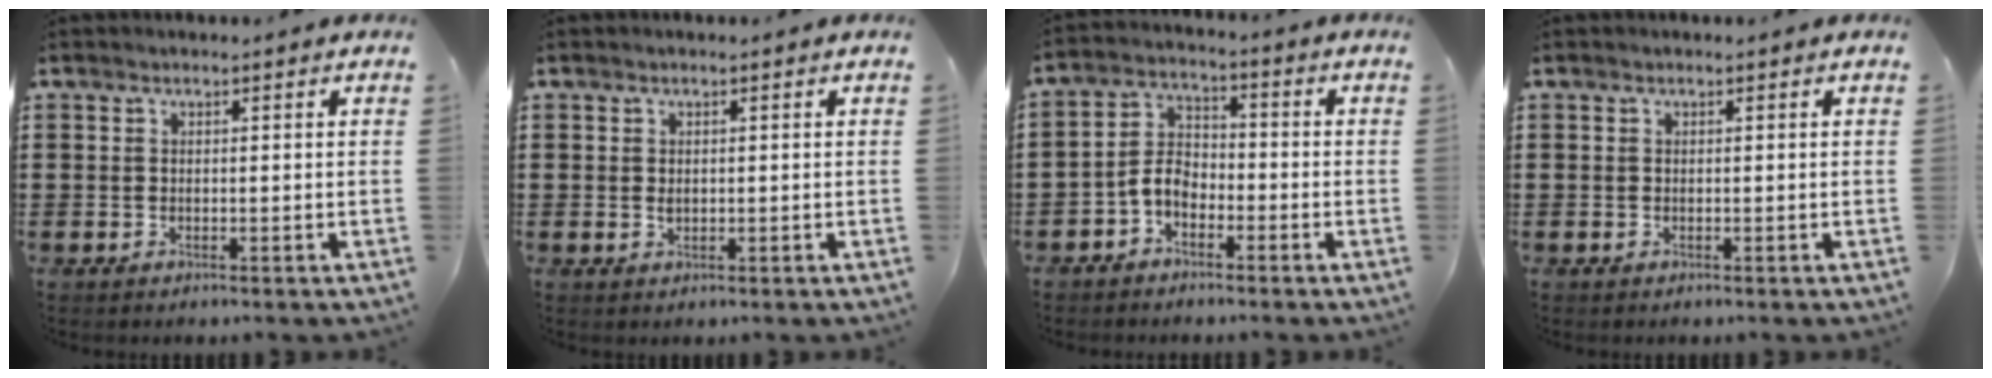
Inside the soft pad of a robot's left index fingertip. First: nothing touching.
{"total": 0.7, "force": [0.2, 0.5, 0.5], "torque": [-0.012, 0.004, 0.004]}
{"total": 4.6, "force": [-2.9, 2.6, 2.5], "torque": [-0.069, 0.004, -0.064]}
{"total": 0.0}